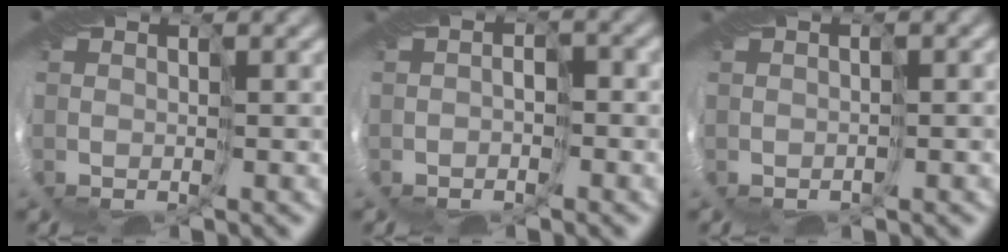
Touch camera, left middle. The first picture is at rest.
{"total": 4.0, "force": [-0.2, 2.5, 3.2], "torque": [-0.032, 0.013, 0.003]}
{"total": 1.4, "force": [0.5, 0.5, 1.2], "torque": [-0.020, 0.007, 0.013]}